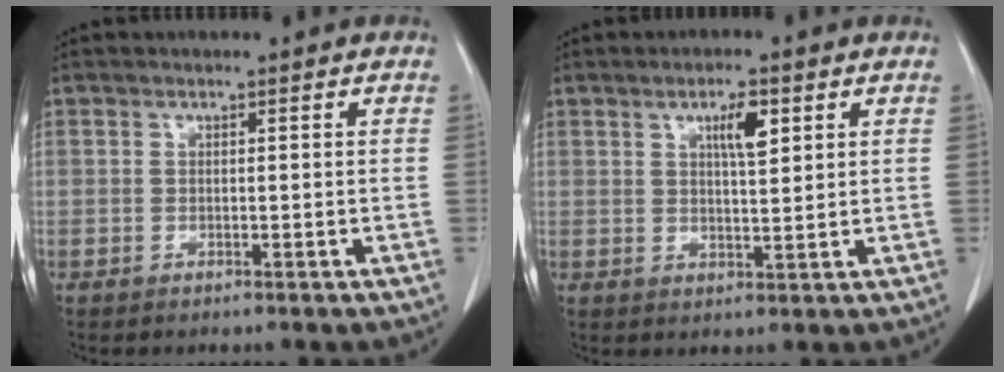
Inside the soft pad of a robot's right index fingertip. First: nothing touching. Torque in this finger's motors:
{"motor_torque": [0.11, 0.03, 0.10, 0.05]}